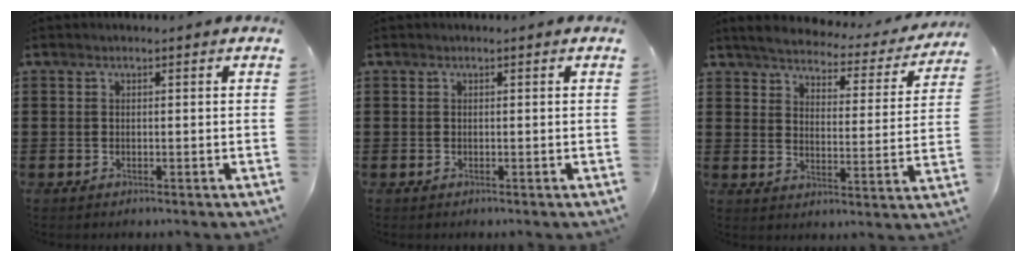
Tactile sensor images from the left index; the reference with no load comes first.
{"total": 0.0}
{"total": 3.5, "force": [3.4, 0.3, 0.8], "torque": [-0.038, -0.027, 0.052]}